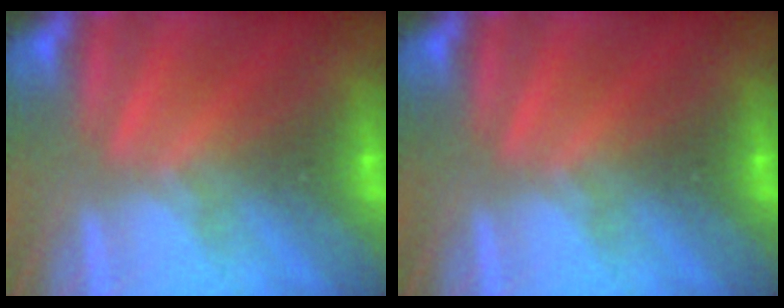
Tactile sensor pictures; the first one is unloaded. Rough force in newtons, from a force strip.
{"total": 0.0}